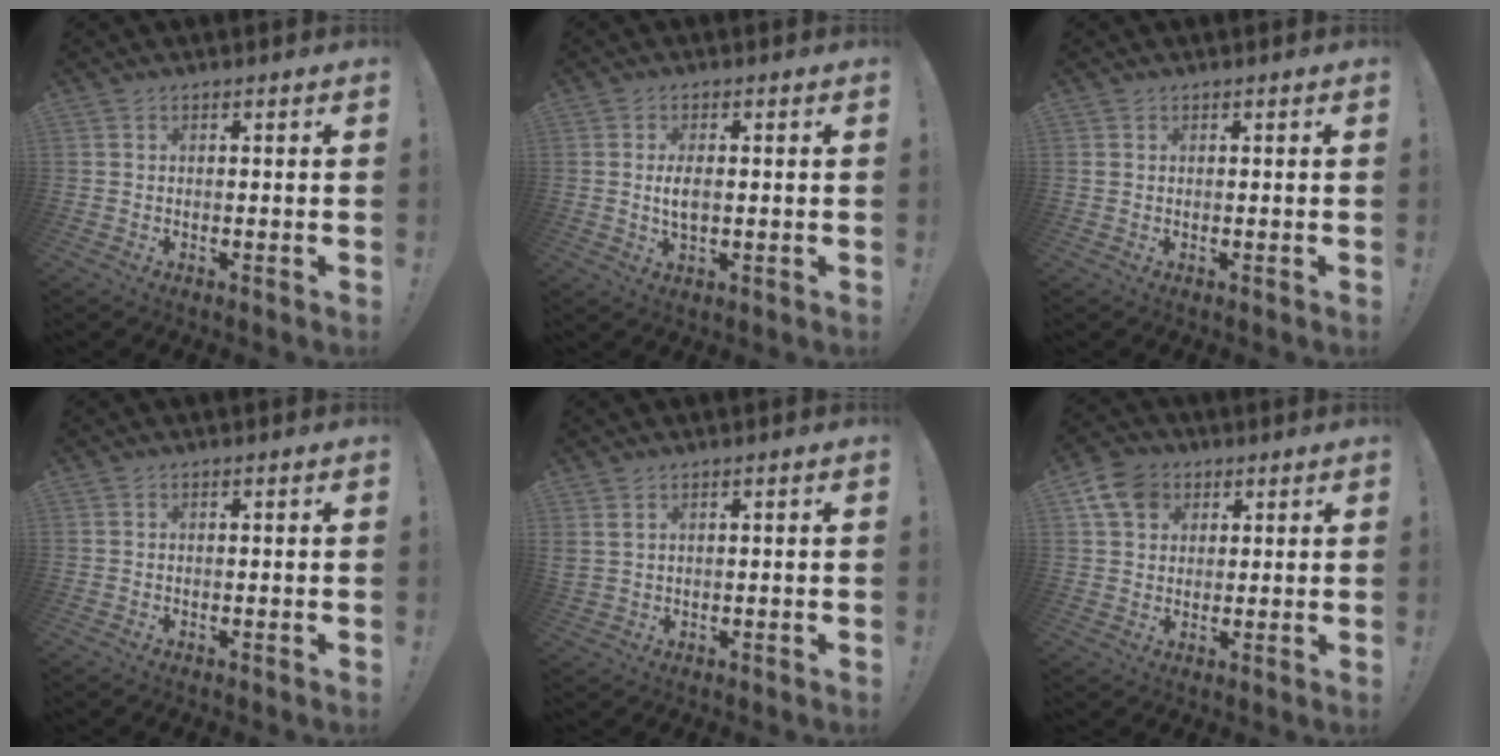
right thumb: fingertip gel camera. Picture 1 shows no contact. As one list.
[{"total": 4.0, "force": [0.1, 1.9, 3.5], "torque": [-0.065, -0.008, -0.005]}, {"total": 0.5, "force": [0.2, 0.4, 0.3], "torque": [-0.013, 0.003, 0.006]}, {"total": 0.0}, {"total": 2.5, "force": [1.6, 1.1, 1.6], "torque": [-0.033, -0.003, 0.030]}, {"total": 8.9, "force": [4.2, 6.9, 3.7], "torque": [-0.058, -0.012, 0.084]}]